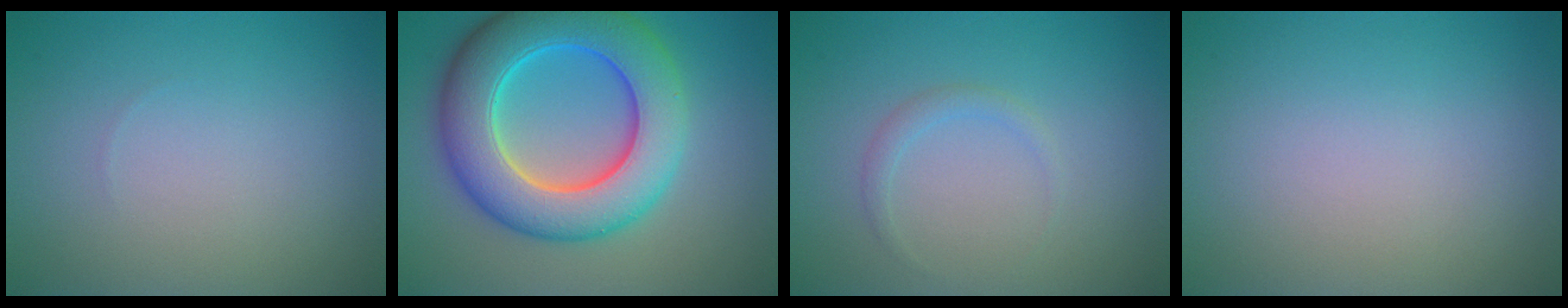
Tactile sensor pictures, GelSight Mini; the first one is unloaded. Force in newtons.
{"total": 10.6, "press": 10.6, "slide": 0.2}
{"total": 1.0, "press": 1.0, "slide": 0.1}
{"total": 0.0}